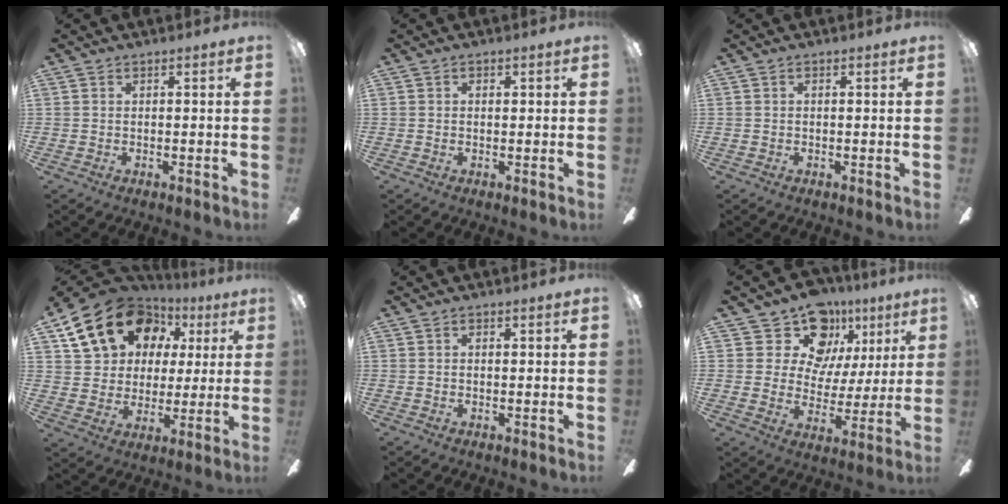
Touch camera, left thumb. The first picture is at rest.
{"total": 0.9, "force": [0.1, 0.7, 0.6], "torque": [-0.004, 0.002, 0.000]}
{"total": 0.0}
{"total": 19.6, "force": [9.0, 15.1, 8.7], "torque": [-0.152, -0.030, 0.172]}
{"total": 0.7, "force": [0.1, 0.4, 0.6], "torque": [-0.010, 0.004, 0.001]}
{"total": 14.7, "force": [9.1, 10.2, 5.3], "torque": [-0.095, -0.051, 0.170]}